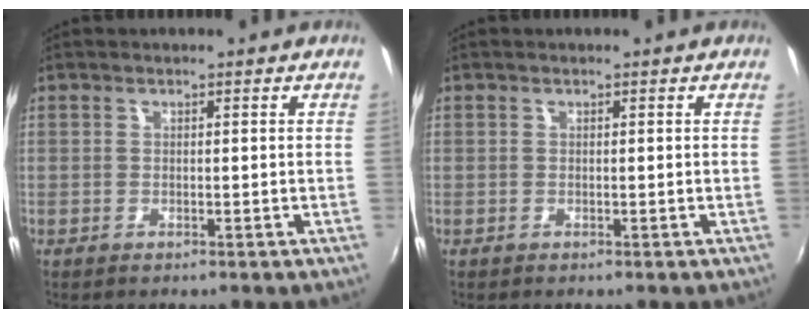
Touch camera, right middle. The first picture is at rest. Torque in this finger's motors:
{"motor_torque": [0.04, -0.20, -0.01, 0.01]}